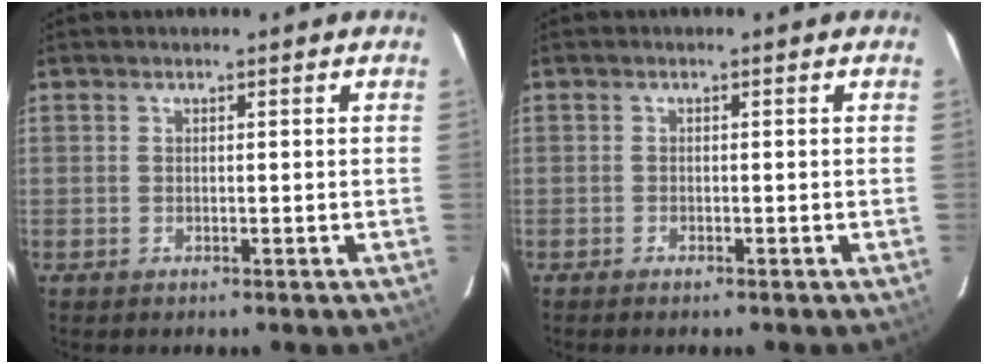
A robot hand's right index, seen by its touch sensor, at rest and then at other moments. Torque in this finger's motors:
{"motor_torque": [0.04, -0.03, 0.07, 0.01]}